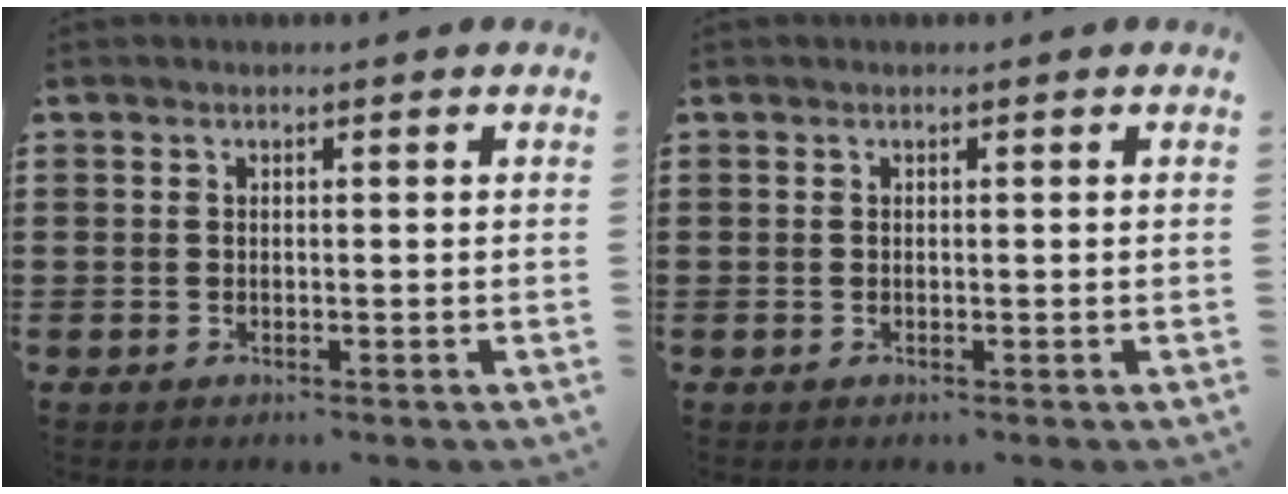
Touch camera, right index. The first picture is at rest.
{"total": 0.0}